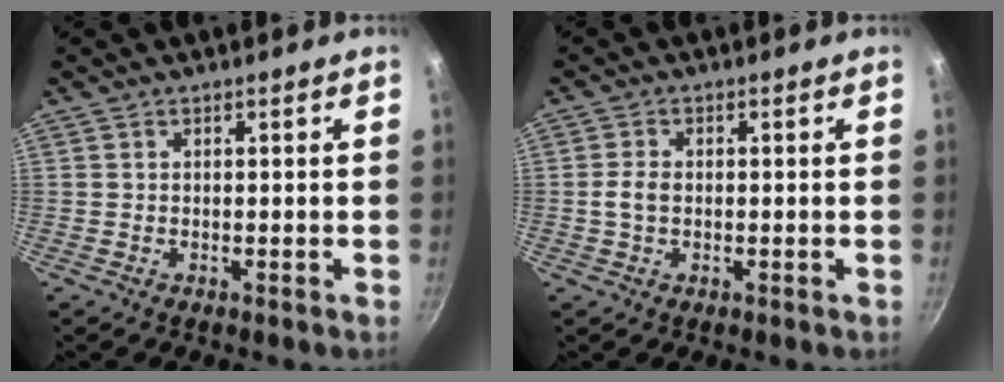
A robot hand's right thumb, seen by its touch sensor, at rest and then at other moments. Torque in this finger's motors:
{"motor_torque": [-0.57, 0.44, 0.31, -0.16, -0.01]}